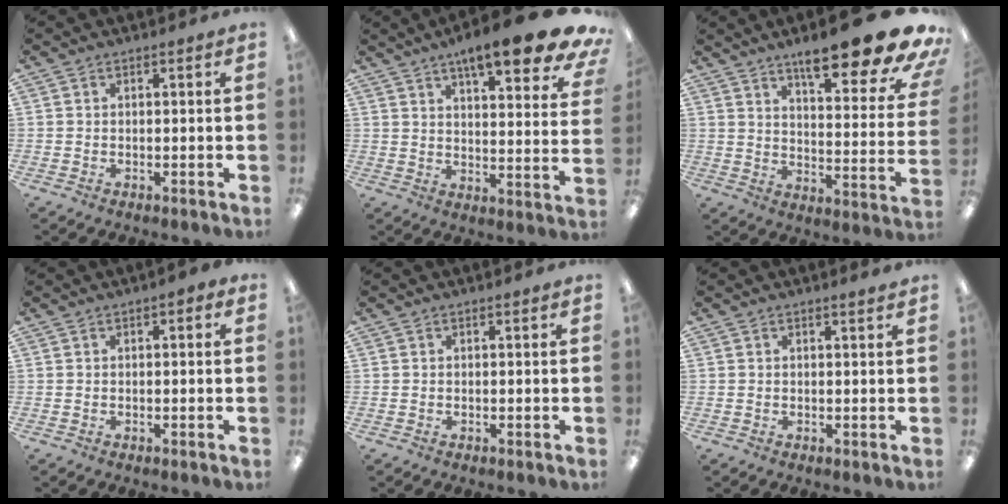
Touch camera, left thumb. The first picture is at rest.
{"total": 14.3, "force": [10.2, 3.4, 9.4], "torque": [-0.132, -0.064, 0.164]}
{"total": 19.7, "force": [14.3, 4.1, 12.9], "torque": [-0.183, -0.106, 0.229]}
{"total": 1.1, "force": [0.0, 0.5, 1.0], "torque": [-0.019, 0.004, 0.000]}
{"total": 0.0}
{"total": 1.0, "force": [0.8, 0.0, 0.5], "torque": [-0.010, 0.000, 0.015]}